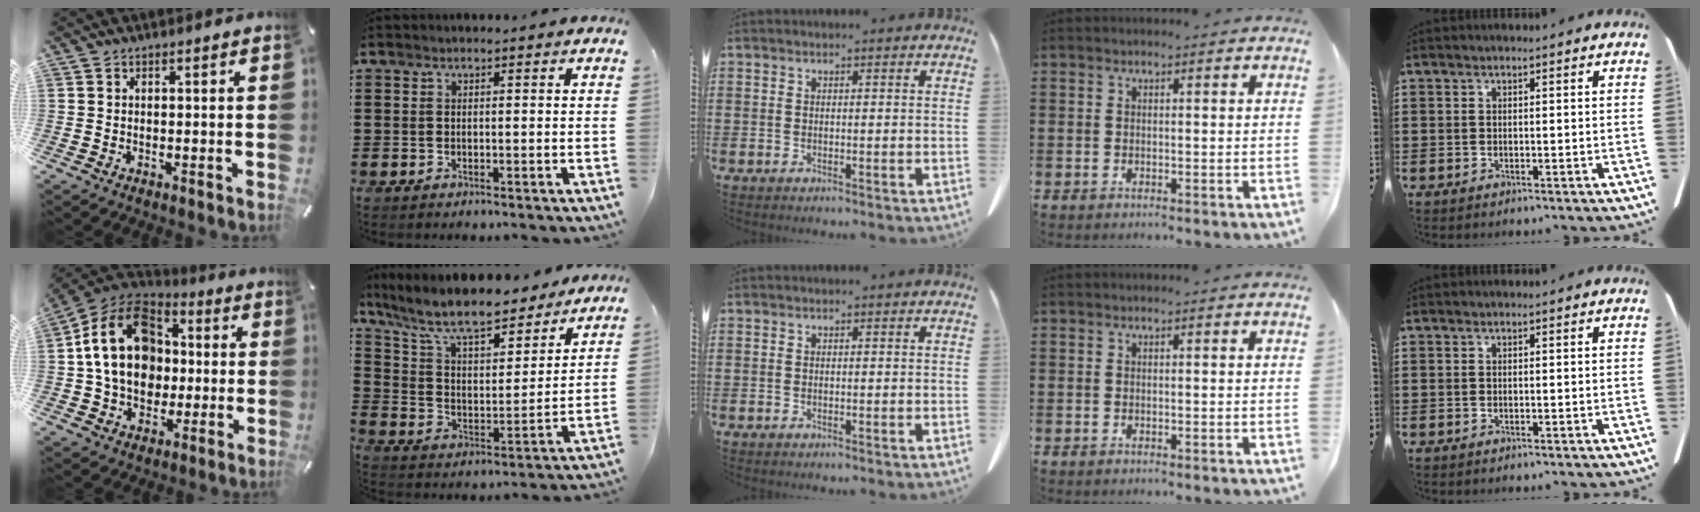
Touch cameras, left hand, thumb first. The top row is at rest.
{"thumb": {"total": 18.3, "force": [0.8, 14.9, 10.6], "torque": [-0.210, 0.015, 0.015]}, "index": {"total": 10.2, "force": [8.9, 1.7, 4.7], "torque": [-0.129, -0.053, 0.154]}}